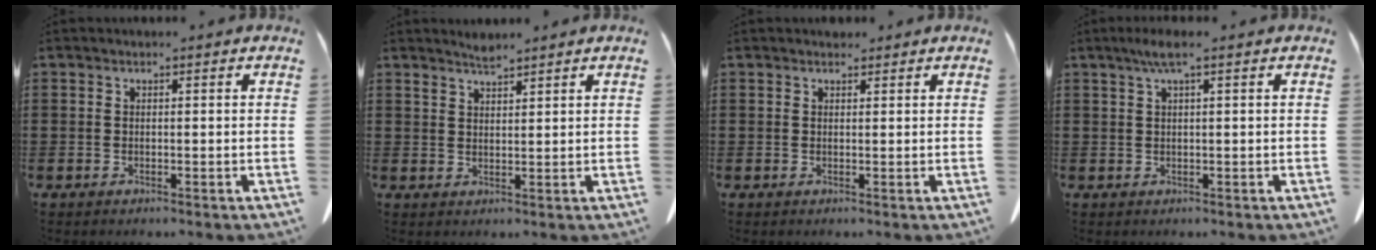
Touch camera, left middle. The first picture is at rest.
{"total": 2.2, "force": [2.1, 0.2, 0.6], "torque": [-0.017, -0.002, 0.040]}
{"total": 1.0, "force": [0.9, 0.5, 0.1], "torque": [0.003, -0.002, 0.017]}
{"total": 2.5, "force": [1.0, 0.1, 2.3], "torque": [-0.047, 0.002, 0.017]}